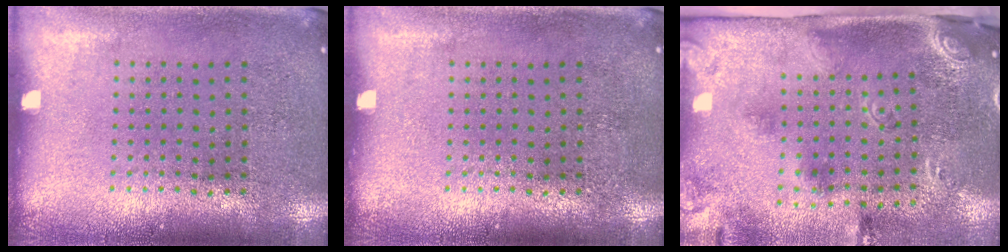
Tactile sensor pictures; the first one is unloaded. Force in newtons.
{"total": 0.0}
{"total": 2.9, "press": 1.9, "slide": 2.2}